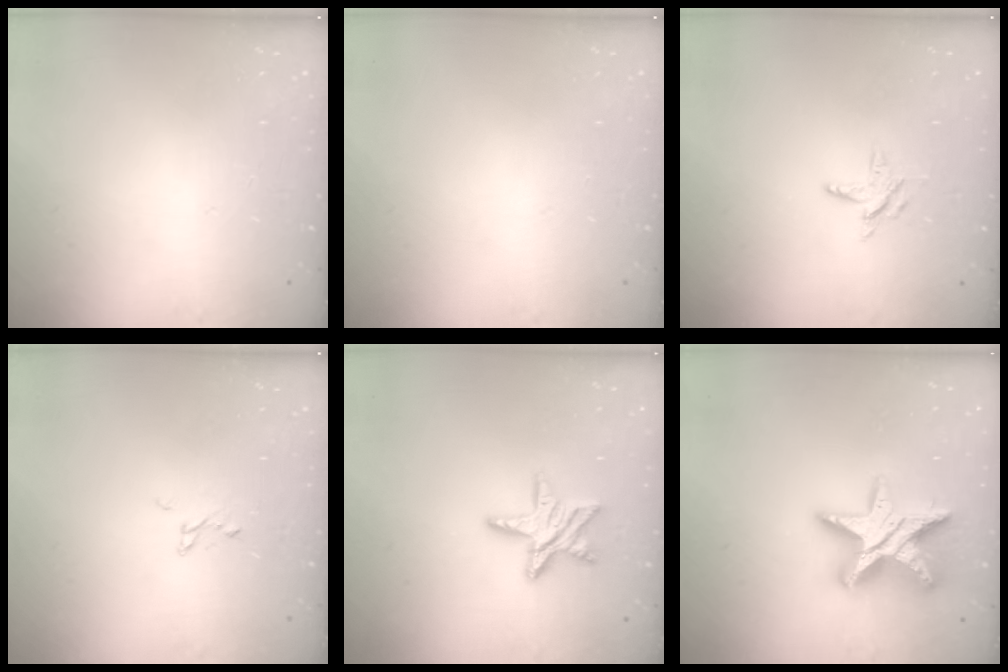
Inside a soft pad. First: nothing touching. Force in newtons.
{"total": 0.0}
{"total": 5.9, "press": 5.9, "slide": 0.6}
{"total": 3.1, "press": 3.1, "slide": 0.4}
{"total": 11.2, "press": 11.2, "slide": 0.8}
{"total": 17.0, "press": 16.9, "slide": 1.4}